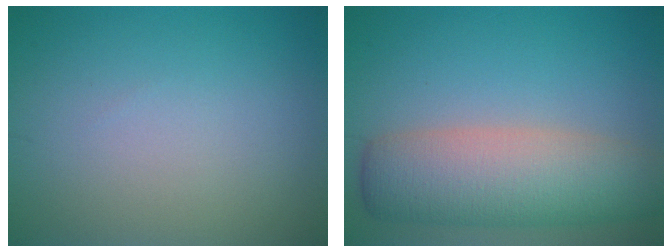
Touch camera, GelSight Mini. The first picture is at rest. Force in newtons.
{"total": 8.1, "press": 8.1, "slide": 0.4}